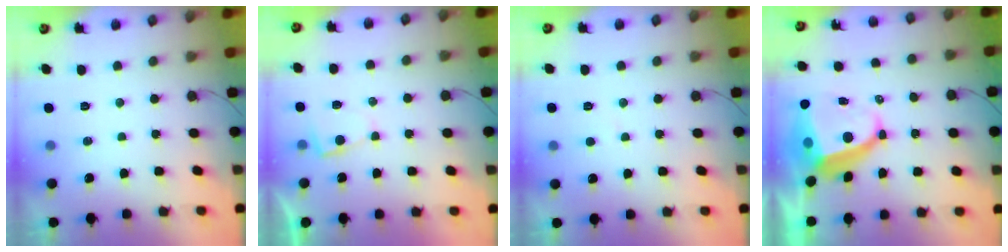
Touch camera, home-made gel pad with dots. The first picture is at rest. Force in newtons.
{"total": 2.9, "press": 2.9, "slide": 0.3}
{"total": 2.4, "press": 2.4, "slide": 0.2}
{"total": 8.7, "press": 8.6, "slide": 1.0}